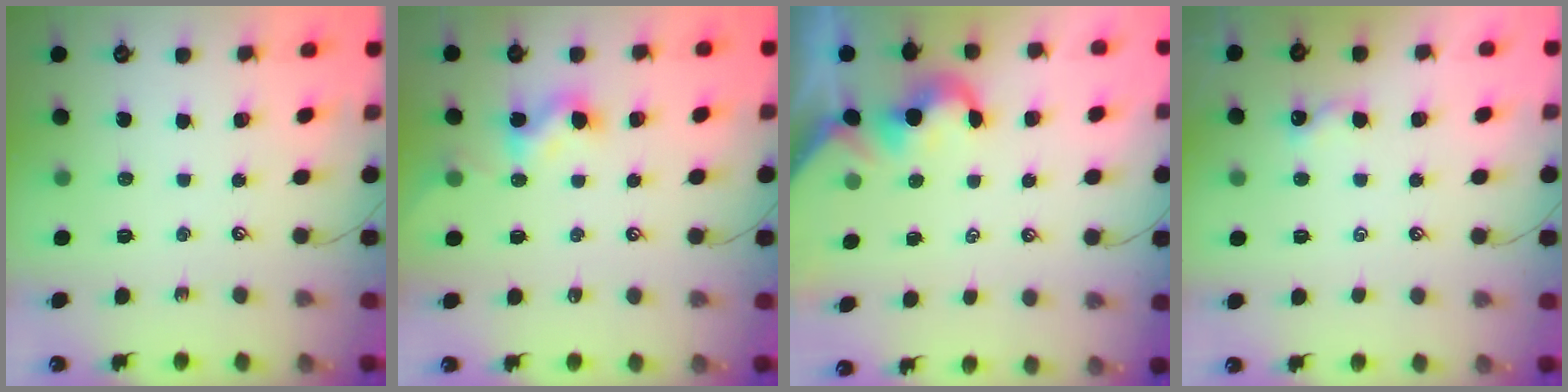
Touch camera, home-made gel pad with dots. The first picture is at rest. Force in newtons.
{"total": 3.2, "press": 3.2, "slide": 0.4}
{"total": 0.6, "press": 0.5, "slide": 0.3}
{"total": 0.9, "press": 0.9, "slide": 0.3}